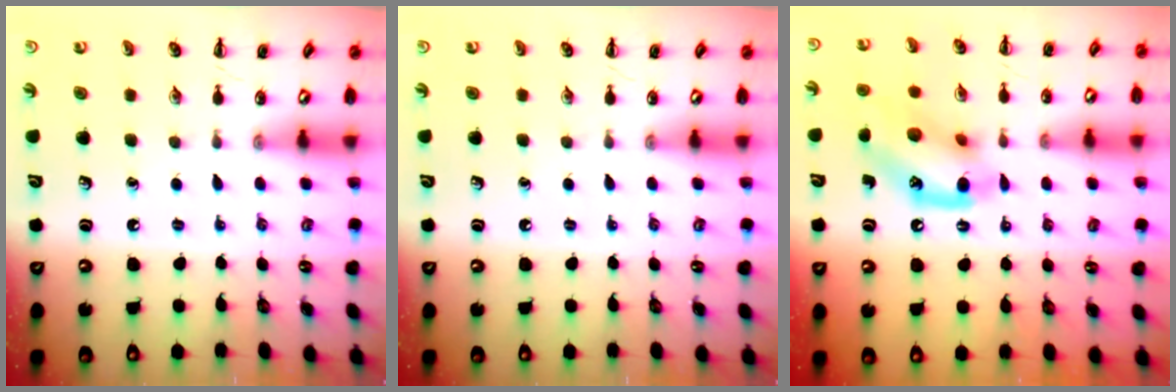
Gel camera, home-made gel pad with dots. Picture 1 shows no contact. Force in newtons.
{"total": 0.0}
{"total": 13.7, "press": 13.5, "slide": 2.7}